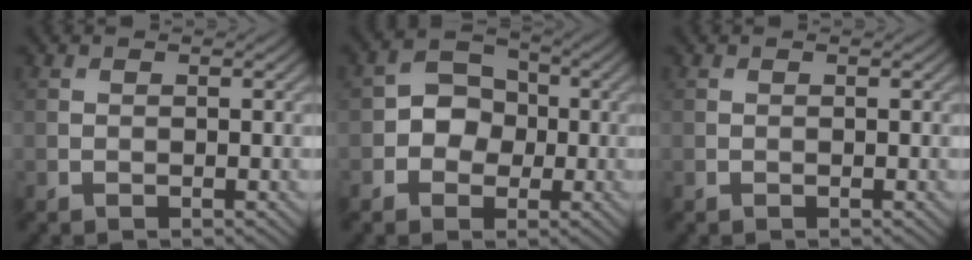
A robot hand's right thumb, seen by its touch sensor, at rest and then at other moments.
{"total": 4.8, "force": [-0.7, 4.1, 2.3], "torque": [-0.029, 0.006, -0.026]}
{"total": 0.0}